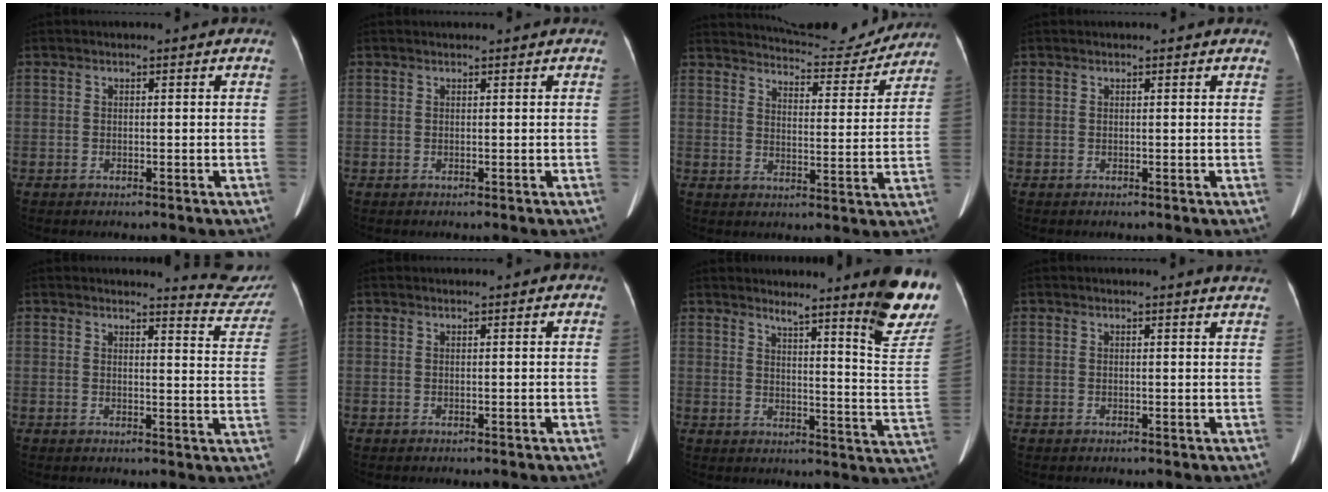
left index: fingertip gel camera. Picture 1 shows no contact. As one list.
[{"total": 1.2, "force": [1.2, 0.0, 0.2], "torque": [-0.007, 0.012, 0.017]}, {"total": 15.4, "force": [14.9, 2.2, 3.2], "torque": [-0.036, -0.027, 0.187]}, {"total": 0.6, "force": [0.6, 0.1, 0.1], "torque": [-0.006, -0.007, 0.001]}, {"total": 8.5, "force": [8.5, -0.1, -0.4], "torque": [0.011, -0.077, 0.073]}, {"total": 1.3, "force": [1.3, 0.2, 0.3], "torque": [-0.012, 0.010, 0.018]}, {"total": 14.5, "force": [12.0, -0.4, 8.1], "torque": [-0.091, -0.067, 0.137]}, {"total": 3.8, "force": [3.6, -0.3, 1.0], "torque": [-0.014, -0.010, 0.020]}]